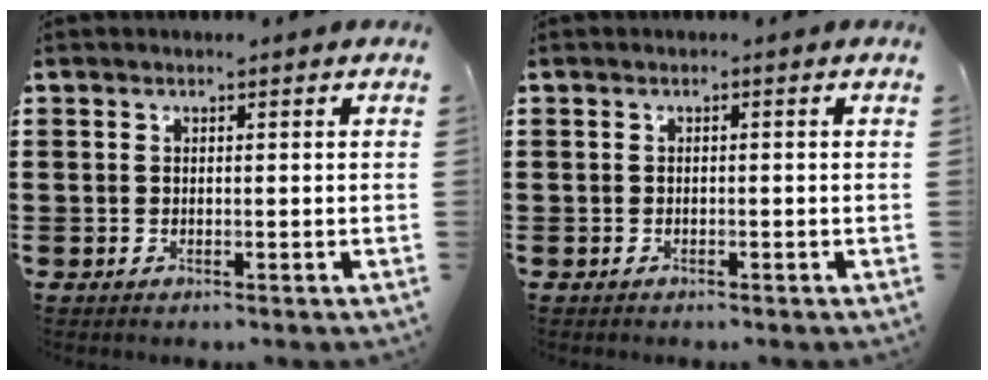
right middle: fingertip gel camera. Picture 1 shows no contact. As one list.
[{"total": 0.0}]